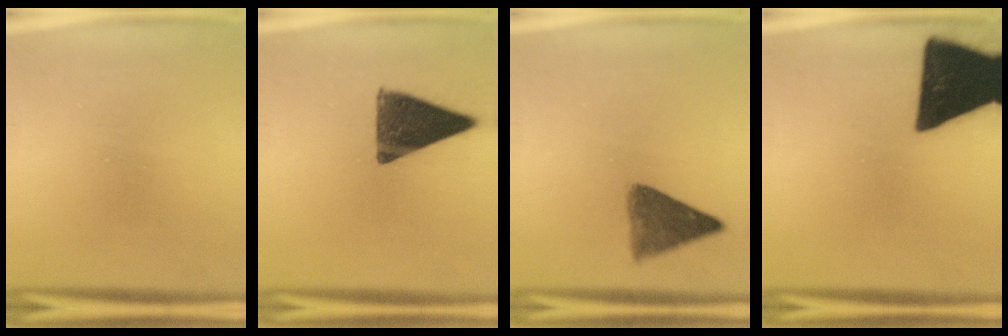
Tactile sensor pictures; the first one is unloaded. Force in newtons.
{"total": 12.7}
{"total": 6.4}
{"total": 19.5}